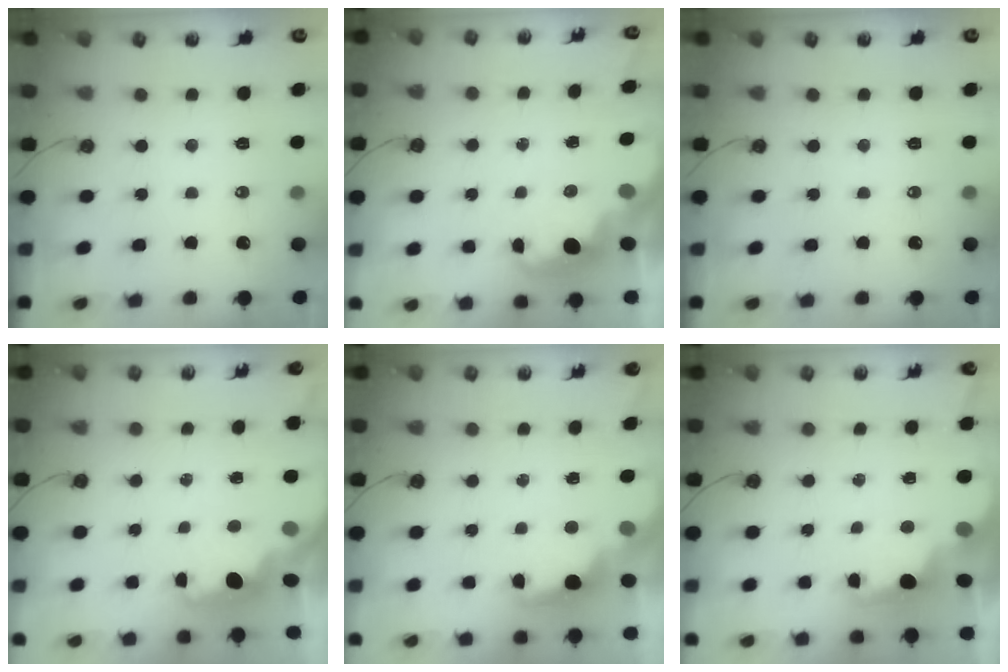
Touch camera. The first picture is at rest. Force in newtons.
{"total": 2.9, "press": 2.8, "slide": 0.6}
{"total": 0.0}
{"total": 2.1, "press": 2.0, "slide": 0.8}
{"total": 2.6, "press": 2.5, "slide": 0.6}
{"total": 2.5, "press": 2.4, "slide": 0.8}